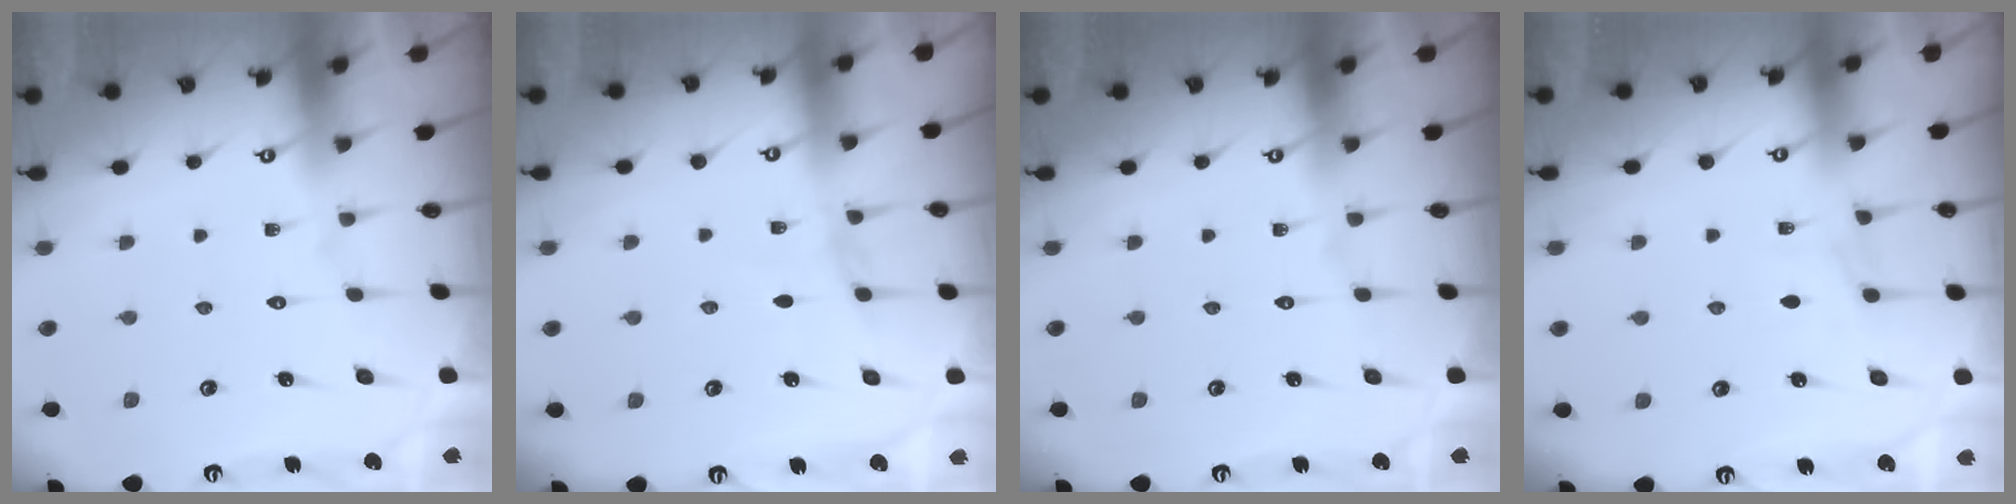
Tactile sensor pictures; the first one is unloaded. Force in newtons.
{"total": 3.9, "press": 3.9, "slide": 0.5}
{"total": 0.0}
{"total": 3.0, "press": 2.9, "slide": 0.5}